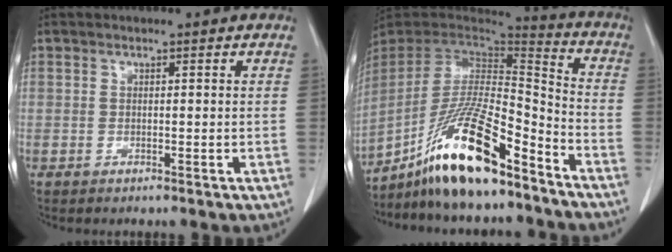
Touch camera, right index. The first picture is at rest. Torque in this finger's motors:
{"motor_torque": [1.26, -0.88, 0.67, 0.21]}